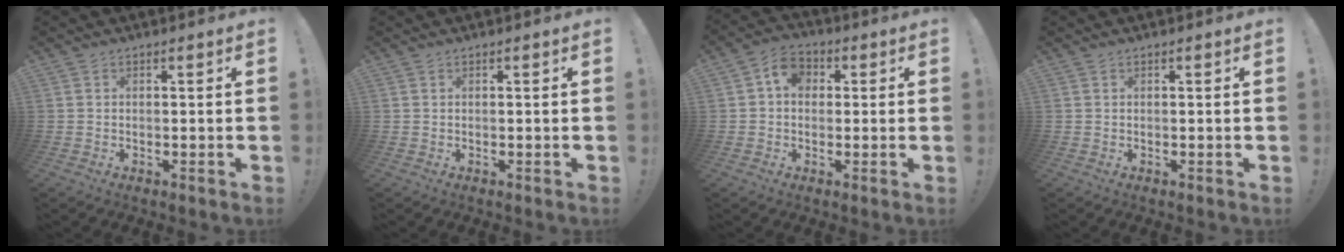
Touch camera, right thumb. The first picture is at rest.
{"total": 0.0}
{"total": 7.0, "force": [1.4, 5.6, 3.9], "torque": [-0.057, 0.006, 0.027]}
{"total": 0.0}